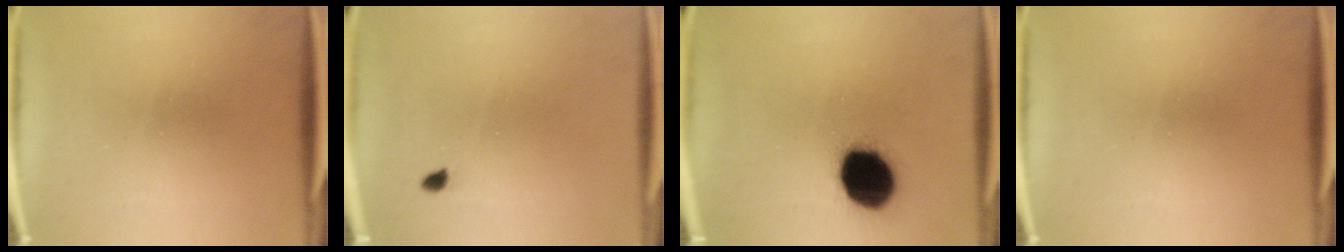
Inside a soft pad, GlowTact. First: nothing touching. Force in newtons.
{"total": 0.9}
{"total": 17.2}
{"total": 0.0}